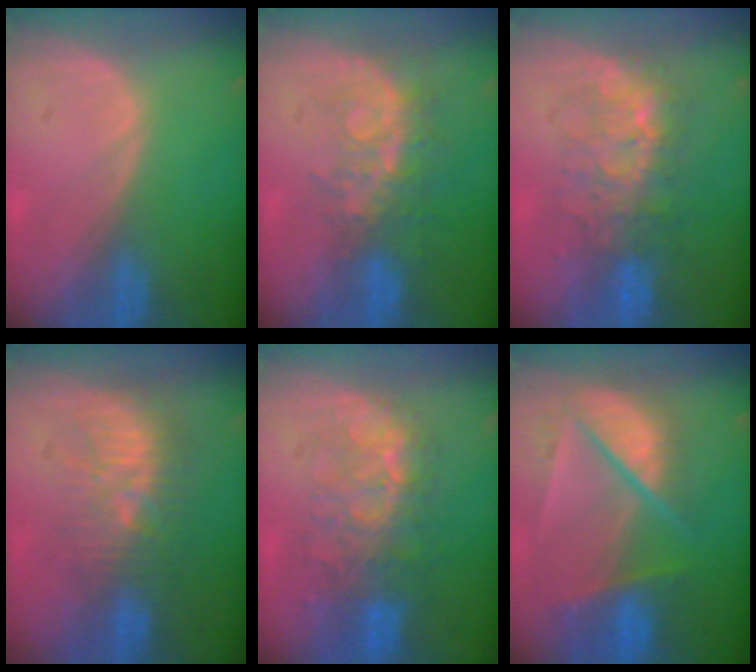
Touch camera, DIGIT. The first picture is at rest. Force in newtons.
{"total": 8.5, "press": 7.0, "slide": 4.8}
{"total": 8.1, "press": 7.8, "slide": 1.9}
{"total": 9.1, "press": 8.7, "slide": 2.7}
{"total": 9.8, "press": 8.8, "slide": 4.4}
{"total": 9.5, "press": 8.2, "slide": 4.7}